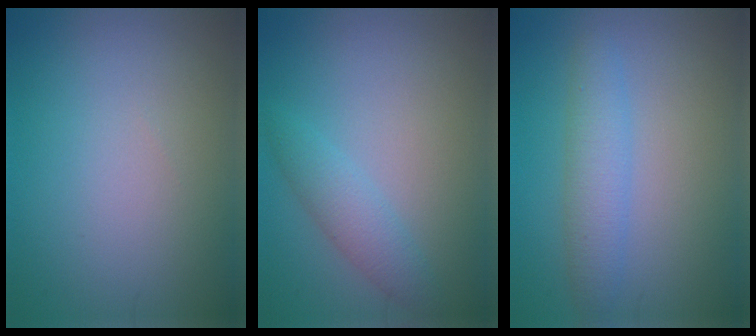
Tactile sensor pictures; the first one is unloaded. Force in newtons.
{"total": 2.5, "press": 2.5, "slide": 0.2}
{"total": 2.9, "press": 2.9, "slide": 0.1}